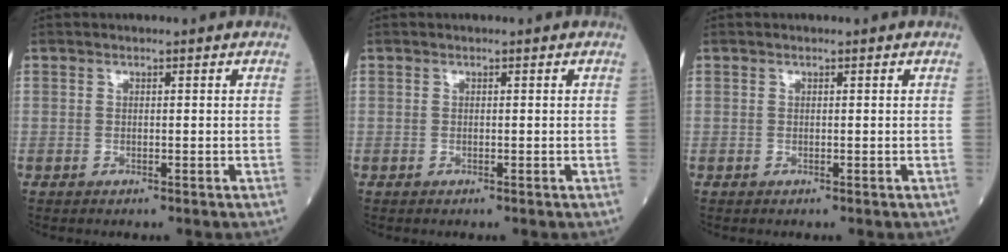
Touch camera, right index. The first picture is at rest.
{"total": 0.0}
{"total": 0.0}